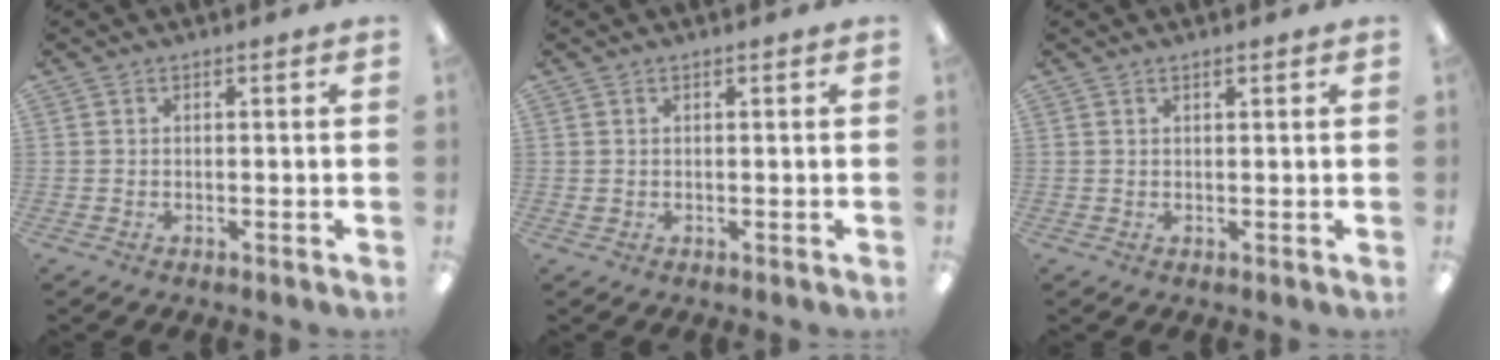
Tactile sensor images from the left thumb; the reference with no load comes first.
{"total": 0.7, "force": [0.4, 0.4, 0.4], "torque": [-0.009, 0.004, 0.007]}
{"total": 1.0, "force": [0.8, 0.2, 0.5], "torque": [-0.013, 0.000, 0.015]}